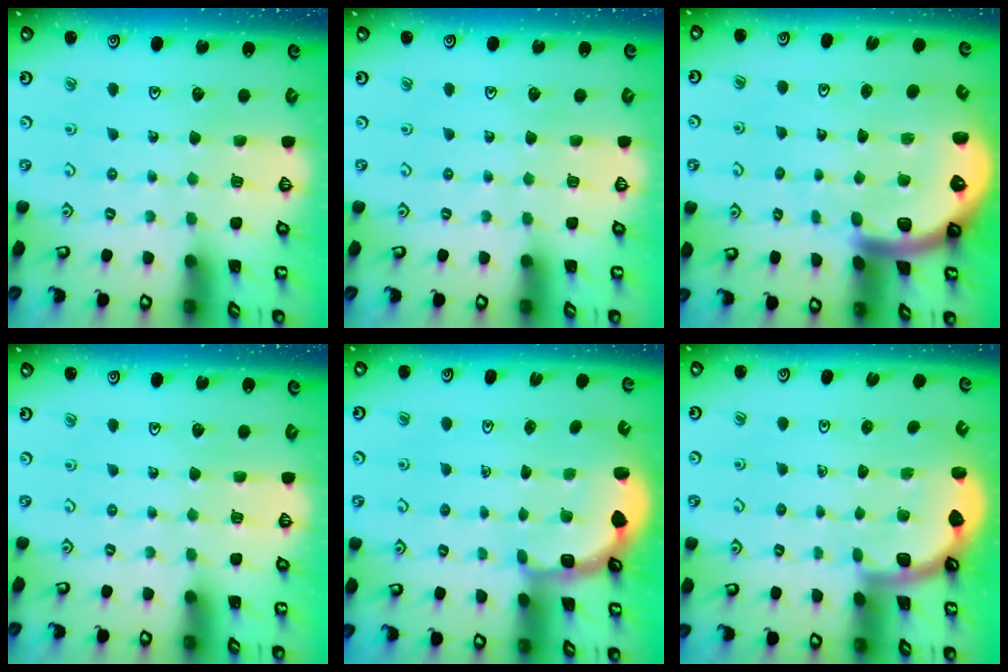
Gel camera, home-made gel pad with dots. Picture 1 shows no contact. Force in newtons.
{"total": 0.0}
{"total": 6.5, "press": 6.4, "slide": 1.0}
{"total": 0.0}
{"total": 2.8, "press": 2.3, "slide": 1.7}
{"total": 1.7, "press": 1.7, "slide": 0.1}